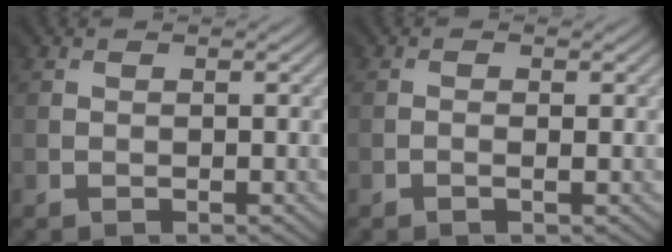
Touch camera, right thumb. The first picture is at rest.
{"total": 0.6, "force": [-0.3, 0.0, 0.5], "torque": [-0.012, -0.001, -0.006]}